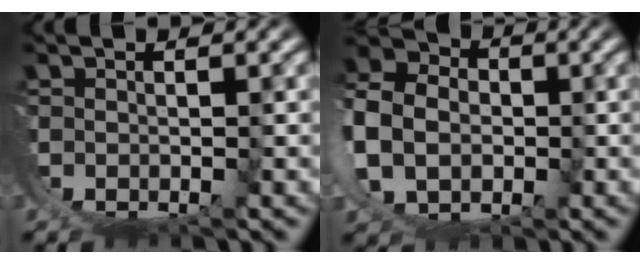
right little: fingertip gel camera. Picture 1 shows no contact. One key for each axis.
{"total": 9.8, "fx": 3.8, "fy": 7.1, "fz": 5.5, "tx": -0.120, "ty": -0.004, "tz": 0.057}